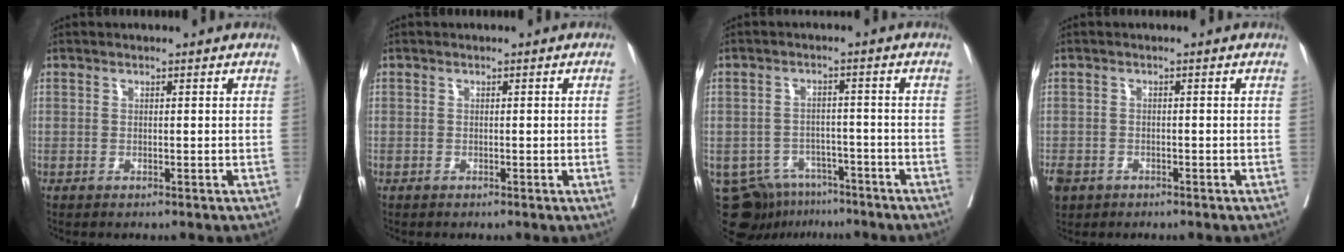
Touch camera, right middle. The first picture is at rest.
{"total": 1.3, "force": [-0.1, -0.5, 1.2], "torque": [-0.013, -0.001, 0.000]}
{"total": 10.1, "force": [-7.8, 5.8, 2.7], "torque": [-0.042, 0.007, -0.112]}
{"total": 6.3, "force": [-3.7, 4.7, 1.9], "torque": [-0.058, -0.004, -0.058]}